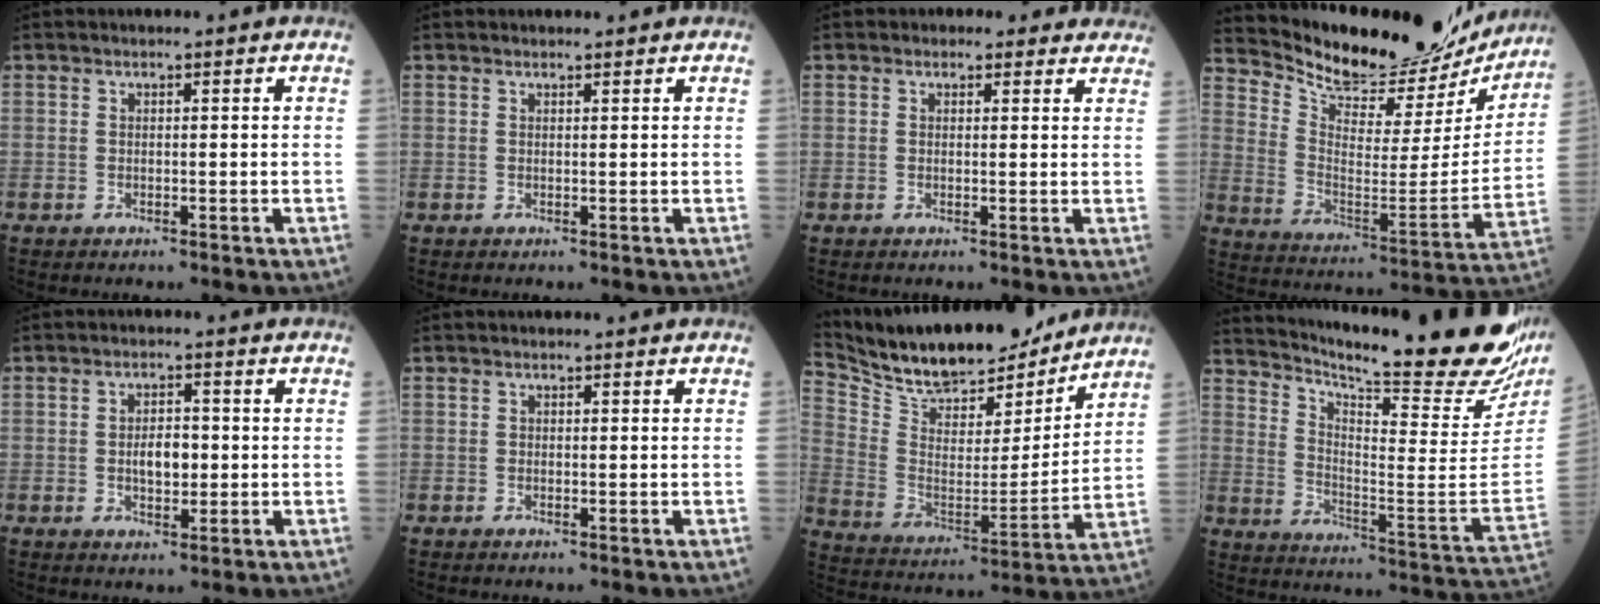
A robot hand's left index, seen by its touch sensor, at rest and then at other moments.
{"total": 1.2, "force": [1.2, 0.1, 0.1], "torque": [-0.010, 0.006, 0.019]}
{"total": 2.2, "force": [1.7, 1.2, 0.3], "torque": [0.005, 0.000, 0.007]}
{"total": 22.0, "force": [20.8, 4.9, 5.2], "torque": [-0.099, -0.055, 0.297]}
{"total": 3.9, "force": [-0.1, 1.9, 3.4], "torque": [-0.058, 0.002, 0.000]}
{"total": 0.0}
{"total": 20.3, "force": [18.2, 5.4, 7.3], "torque": [-0.139, -0.004, 0.300]}
{"total": 27.9, "force": [24.0, 2.1, 14.1], "torque": [-0.233, -0.096, 0.316]}